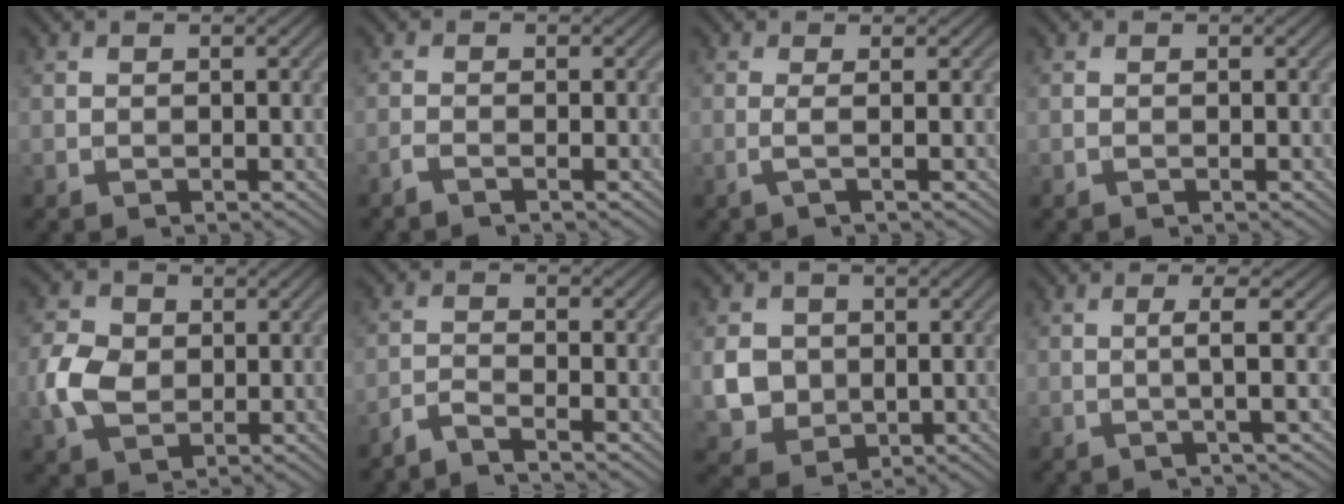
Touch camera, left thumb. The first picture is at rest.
{"total": 1.2, "force": [-0.9, 0.0, 0.7], "torque": [-0.014, 0.001, -0.026]}
{"total": 1.8, "force": [0.0, 0.3, 1.8], "torque": [-0.034, 0.003, -0.011]}
{"total": 0.0}
{"total": 5.7, "force": [-0.1, 4.4, 3.6], "torque": [-0.094, 0.003, -0.006]}
{"total": 2.7, "force": [-2.3, 0.2, 1.5], "torque": [-0.024, -0.004, -0.062]}
{"total": 5.8, "force": [0.4, 5.1, 2.7], "torque": [-0.073, -0.008, 0.007]}
{"total": 3.1, "force": [0.2, 0.0, 3.1], "torque": [-0.055, 0.009, -0.005]}